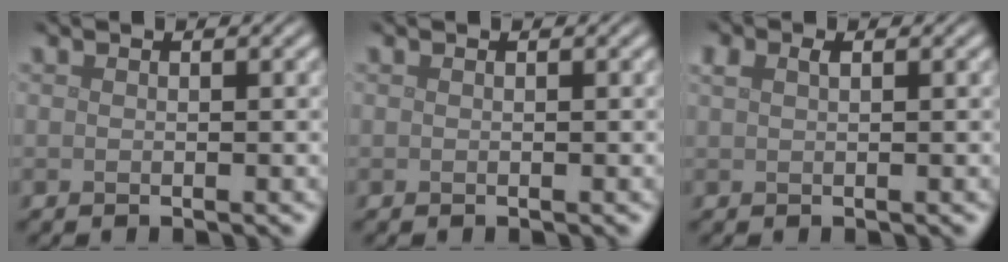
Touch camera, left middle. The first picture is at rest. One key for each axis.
{"total": 0.0}
{"total": 1.2, "fx": 0.6, "fy": 0.6, "fz": 0.9, "tx": -0.019, "ty": 0.003, "tz": 0.016}